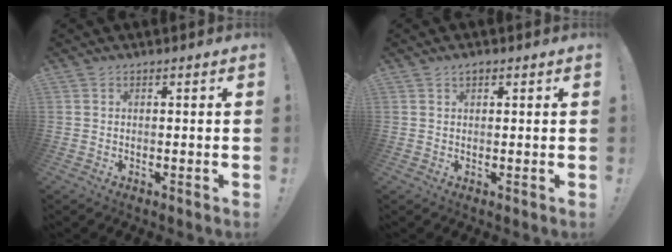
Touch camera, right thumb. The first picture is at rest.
{"total": 1.1, "force": [0.7, 0.5, 0.6], "torque": [-0.005, -0.002, 0.012]}